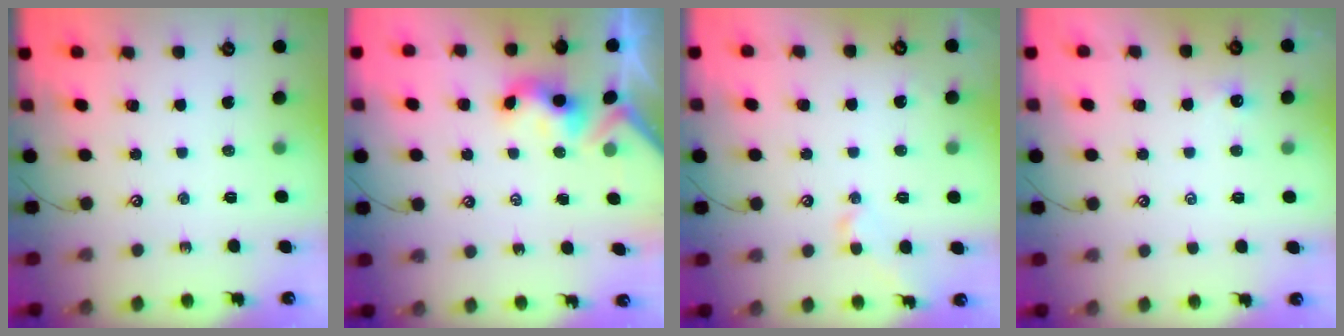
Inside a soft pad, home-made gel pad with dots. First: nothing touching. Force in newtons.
{"total": 4.3, "press": 4.3, "slide": 0.1}
{"total": 0.8, "press": 0.6, "slide": 0.5}
{"total": 1.8, "press": 1.8, "slide": 0.3}